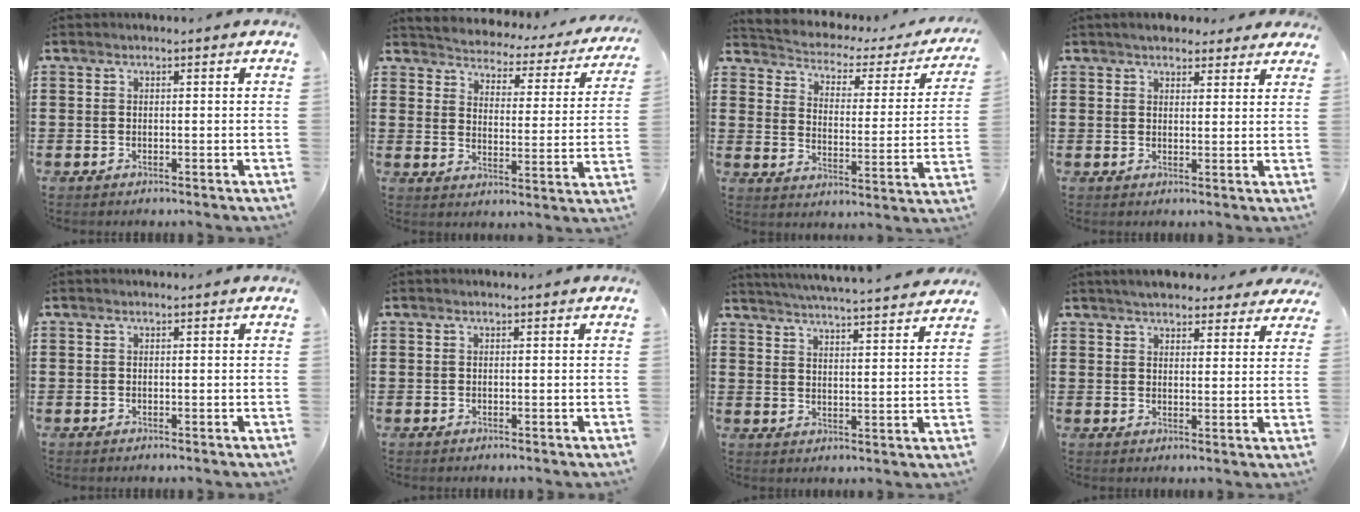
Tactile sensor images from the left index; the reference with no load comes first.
{"total": 2.8, "force": [2.8, 0.1, -0.3], "torque": [-0.018, -0.034, 0.039]}
{"total": 2.4, "force": [2.0, 1.0, 0.8], "torque": [-0.033, -0.023, 0.024]}
{"total": 3.3, "force": [2.9, 1.2, 0.7], "torque": [-0.023, 0.000, 0.055]}
{"total": 0.0}
{"total": 0.0}
{"total": 4.6, "force": [4.5, -0.7, 0.7], "torque": [-0.033, -0.035, 0.077]}
{"total": 4.3, "force": [4.1, 0.9, 1.0], "torque": [-0.033, -0.007, 0.075]}